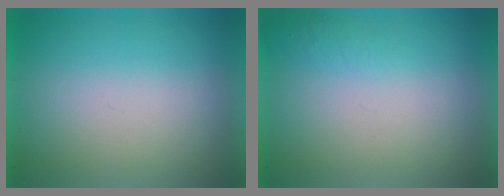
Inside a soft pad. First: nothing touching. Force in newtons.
{"total": 1.0}